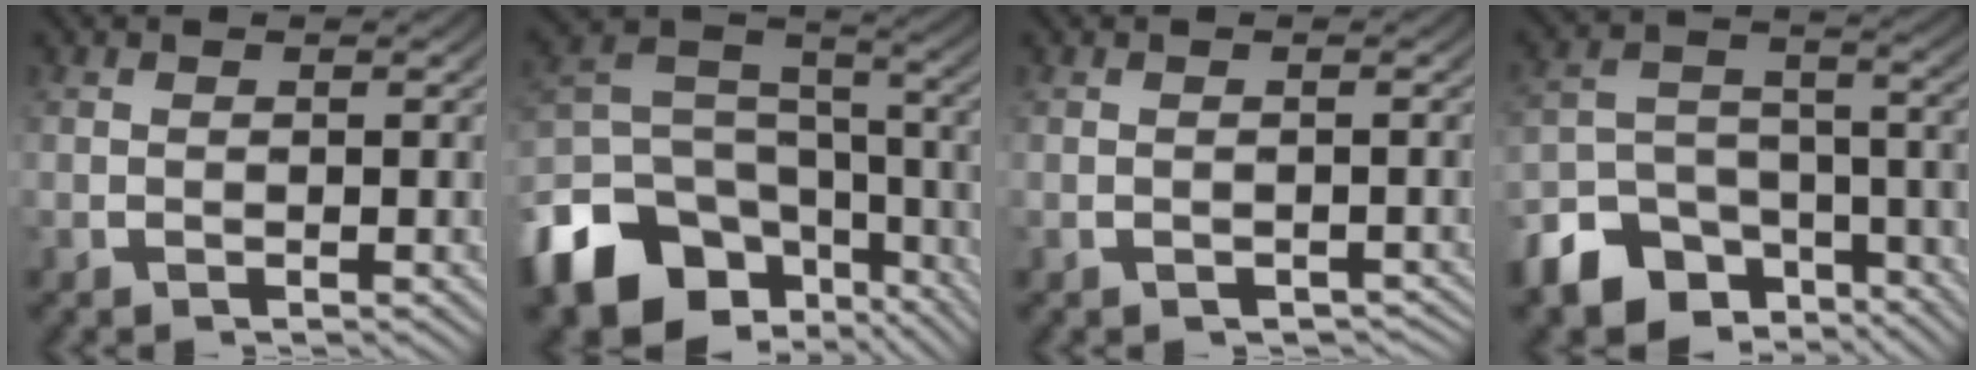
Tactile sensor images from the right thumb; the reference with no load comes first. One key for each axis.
{"total": 14.7, "fx": -7.1, "fy": 9.8, "fz": 8.3, "tx": -0.154, "ty": -0.045, "tz": -0.105}
{"total": 1.9, "fx": -1.8, "fy": 0.6, "fz": 0.4, "tx": -0.002, "ty": 0.001, "tz": -0.022}
{"total": 10.9, "fx": -7.4, "fy": 6.7, "fz": 4.3, "tx": -0.072, "ty": -0.036, "tz": -0.117}